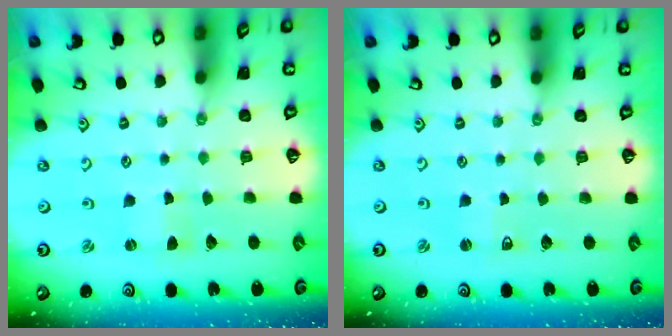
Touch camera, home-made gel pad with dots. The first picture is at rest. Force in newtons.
{"total": 1.7, "press": 1.7, "slide": 0.3}